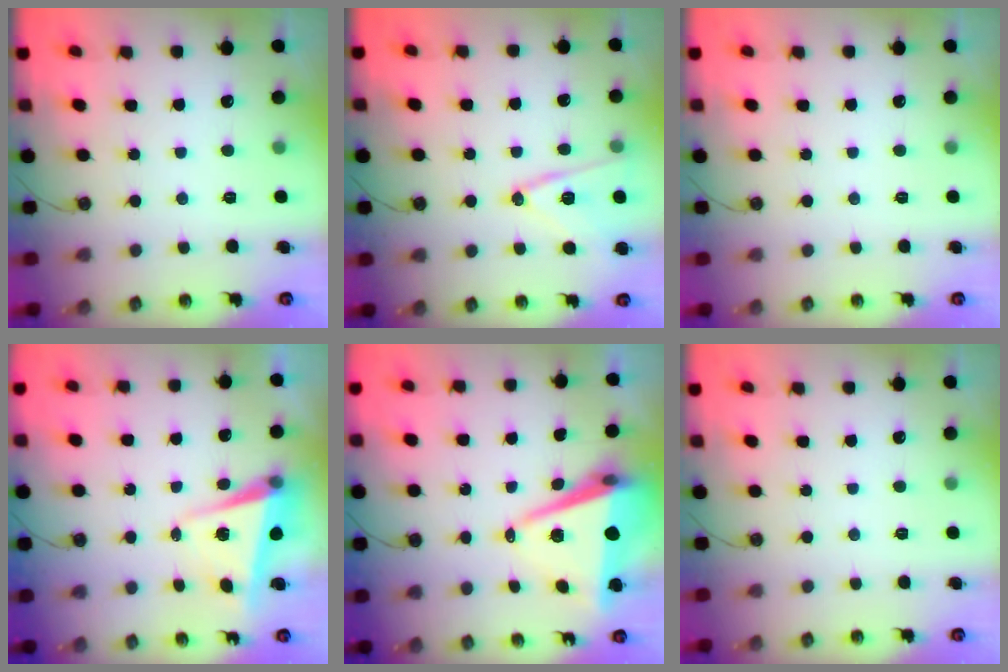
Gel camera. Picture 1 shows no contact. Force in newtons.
{"total": 13.4, "press": 13.1, "slide": 2.6}
{"total": 0.0}
{"total": 5.6, "press": 5.5, "slide": 1.2}
{"total": 9.8, "press": 8.8, "slide": 4.2}
{"total": 0.0}